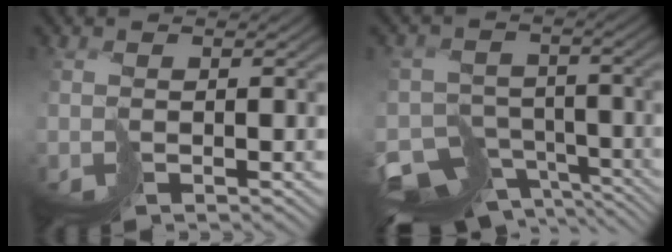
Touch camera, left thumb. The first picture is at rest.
{"total": 12.0, "force": [-8.6, 7.0, 4.7], "torque": [-0.108, -0.039, -0.116]}